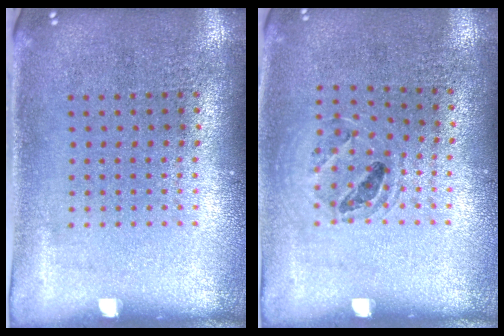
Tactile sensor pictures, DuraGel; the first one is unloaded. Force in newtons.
{"total": 1.0, "press": 1.0, "slide": 0.1}